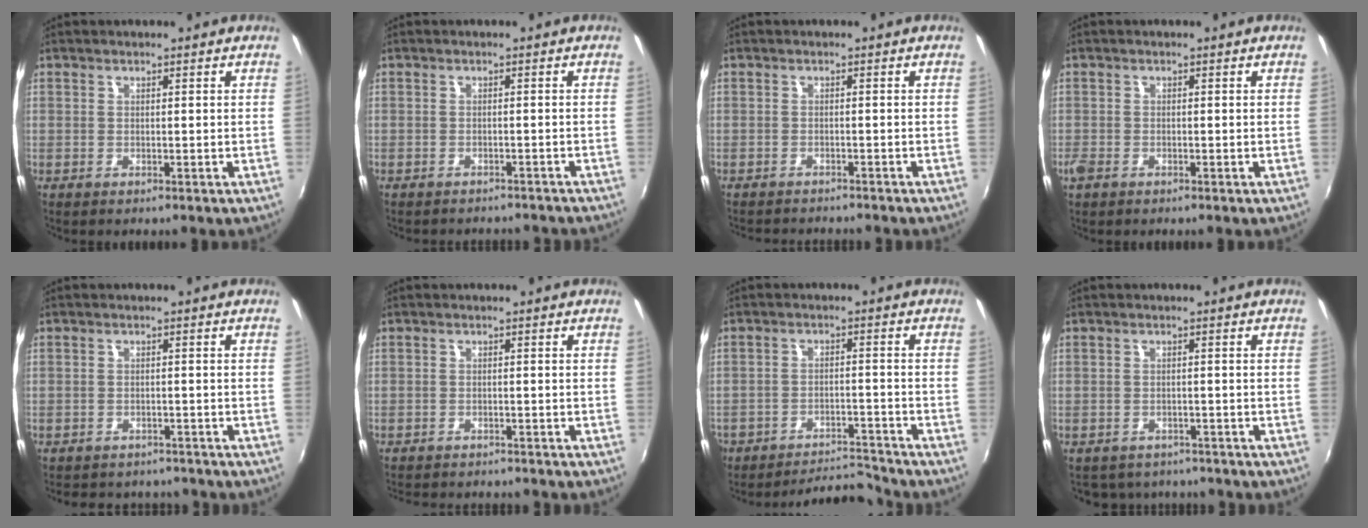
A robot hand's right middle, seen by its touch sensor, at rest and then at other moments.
{"total": 8.2, "force": [-7.4, 2.1, 2.8], "torque": [-0.062, -0.012, -0.092]}
{"total": 5.7, "force": [-5.4, 0.8, 1.7], "torque": [-0.046, -0.014, -0.079]}
{"total": 2.2, "force": [-1.5, 1.3, 1.0], "torque": [-0.022, -0.006, -0.030]}
{"total": 8.5, "force": [-7.5, 3.3, 2.4], "torque": [-0.057, -0.008, -0.100]}
{"total": 7.5, "force": [-6.9, 1.7, 2.5], "torque": [-0.061, -0.014, -0.098]}
{"total": 7.5, "force": [-7.4, 1.1, -0.2], "torque": [-0.015, 0.015, -0.116]}
{"total": 7.2, "force": [-6.2, 3.2, 1.6], "torque": [-0.039, -0.005, -0.084]}